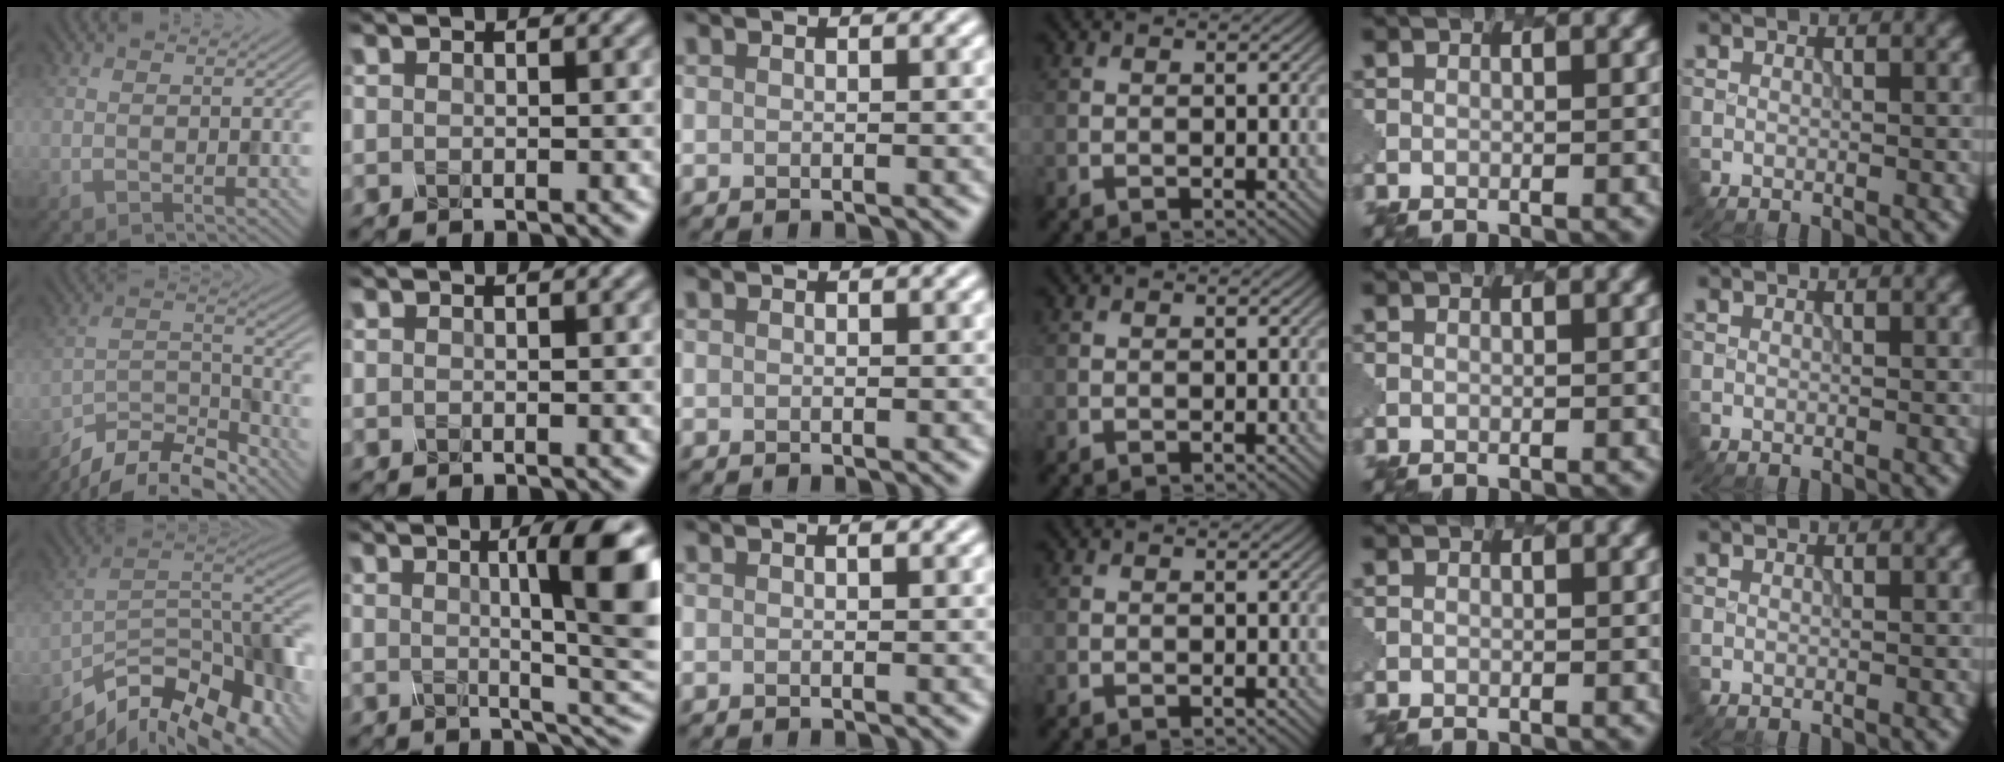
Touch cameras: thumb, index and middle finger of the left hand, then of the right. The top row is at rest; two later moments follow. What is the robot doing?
{"motion": "twist", "object": "rubiks cube"}